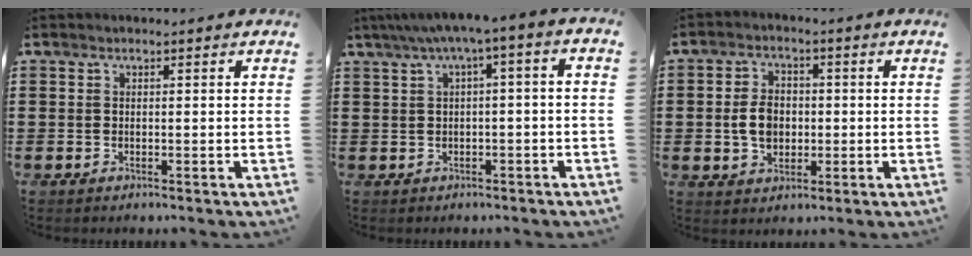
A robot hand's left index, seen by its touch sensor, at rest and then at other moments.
{"total": 3.5, "force": [-0.6, 0.4, 3.5], "torque": [-0.065, 0.001, -0.019]}
{"total": 5.3, "force": [-0.4, 3.8, 3.7], "torque": [-0.075, 0.005, -0.012]}